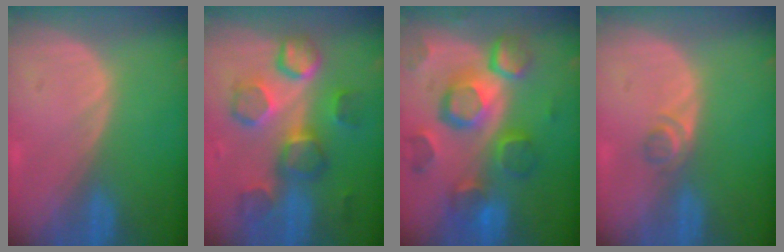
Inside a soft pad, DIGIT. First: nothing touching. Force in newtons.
{"total": 9.0, "press": 9.0, "slide": 0.3}
{"total": 12.5, "press": 10.8, "slide": 6.2}
{"total": 1.9, "press": 1.7, "slide": 0.8}